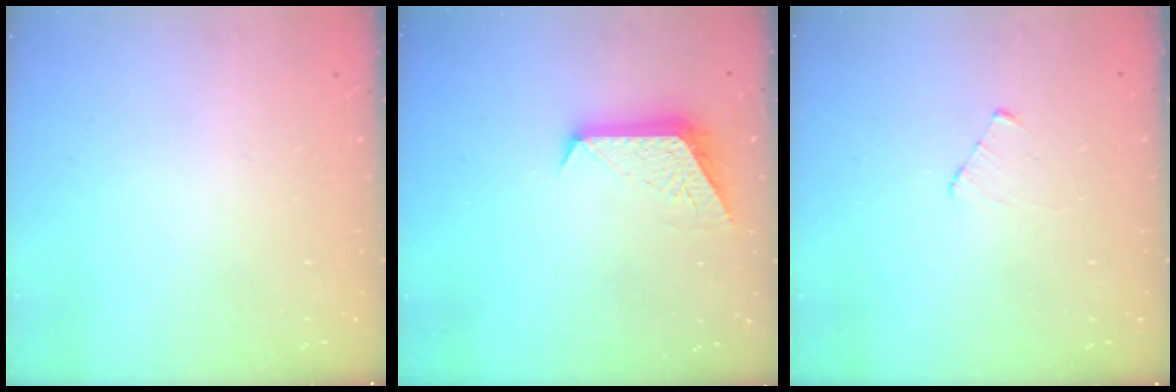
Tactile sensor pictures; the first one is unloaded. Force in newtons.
{"total": 9.8, "press": 9.7, "slide": 0.9}
{"total": 2.9, "press": 2.8, "slide": 0.3}